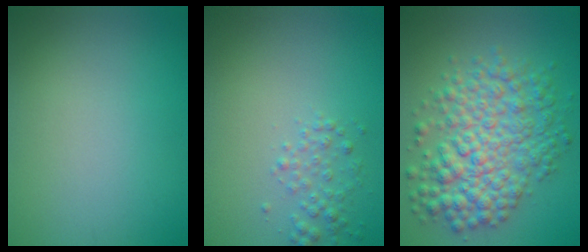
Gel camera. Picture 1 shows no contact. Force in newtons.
{"total": 1.8, "press": 1.8, "slide": 0.1}
{"total": 7.4, "press": 7.4, "slide": 0.0}